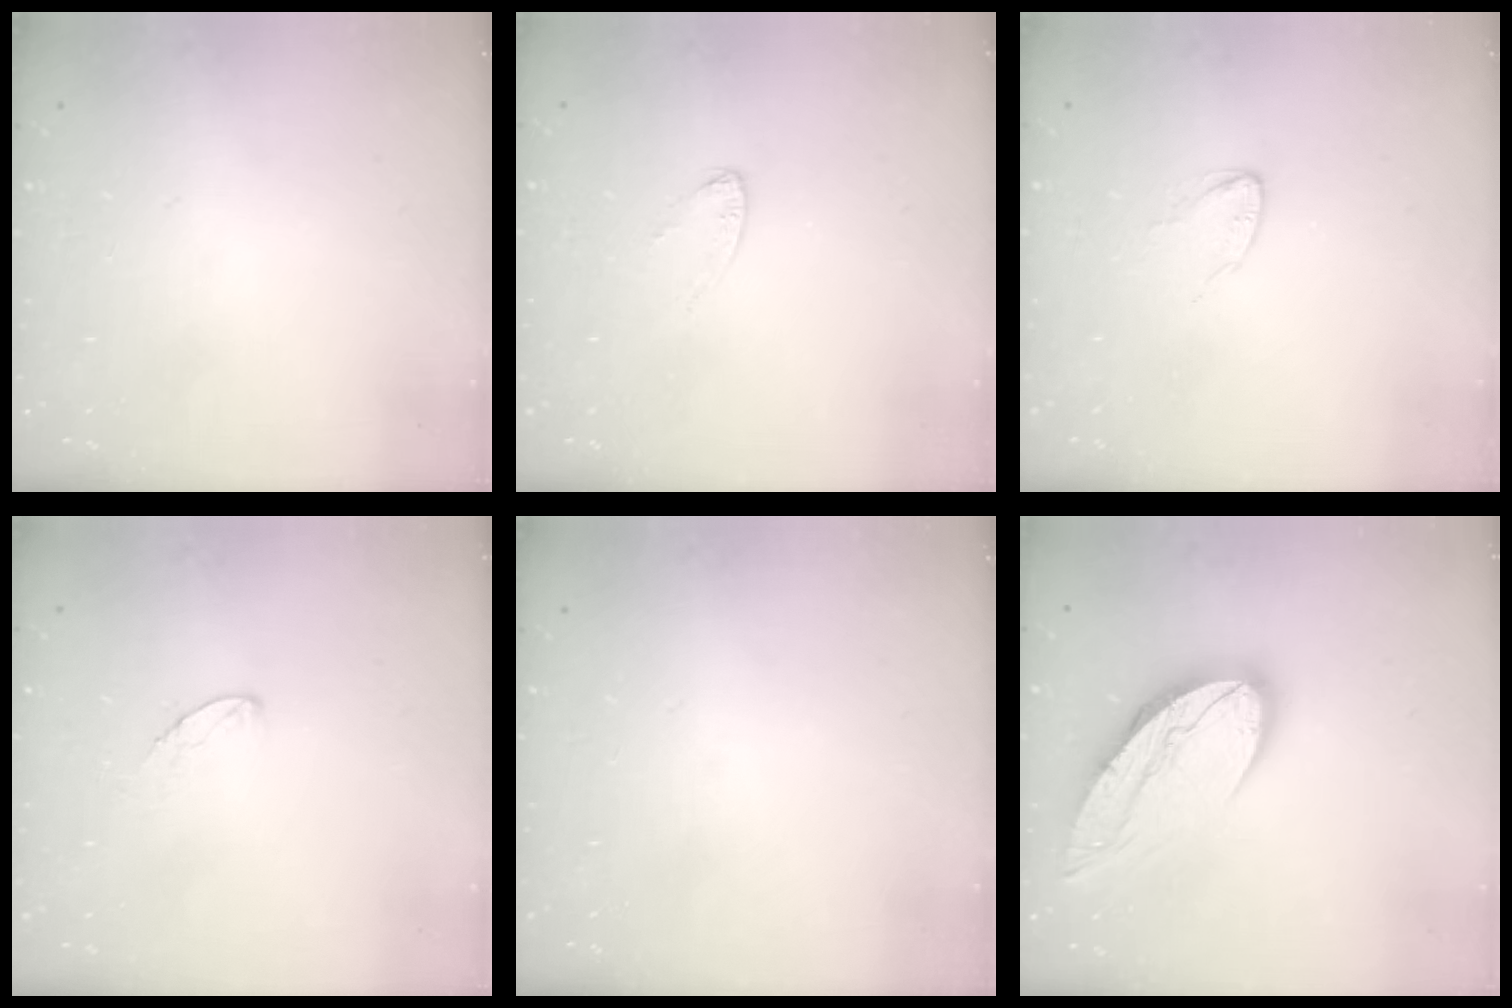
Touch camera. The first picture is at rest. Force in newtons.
{"total": 3.9, "press": 3.9, "slide": 0.3}
{"total": 2.3, "press": 2.3, "slide": 0.2}
{"total": 4.9, "press": 4.9, "slide": 0.5}
{"total": 0.0}
{"total": 12.8, "press": 12.7, "slide": 1.4}